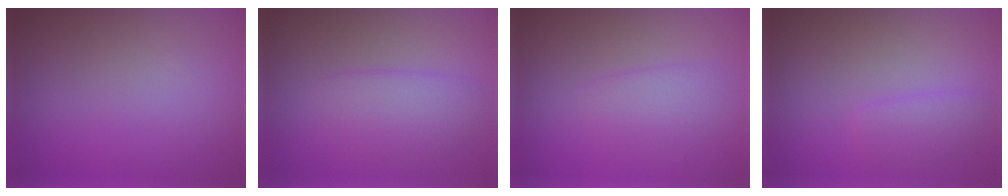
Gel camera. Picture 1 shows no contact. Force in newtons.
{"total": 2.9, "press": 2.9, "slide": 0.0}
{"total": 2.0, "press": 2.0, "slide": 0.1}
{"total": 1.5, "press": 1.5, "slide": 0.1}